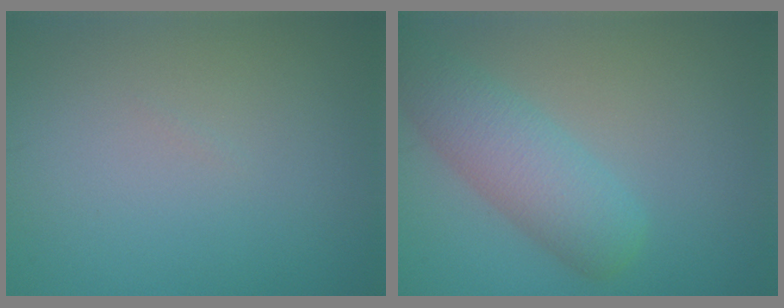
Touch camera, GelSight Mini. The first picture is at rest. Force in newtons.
{"total": 5.8, "press": 5.8, "slide": 0.2}